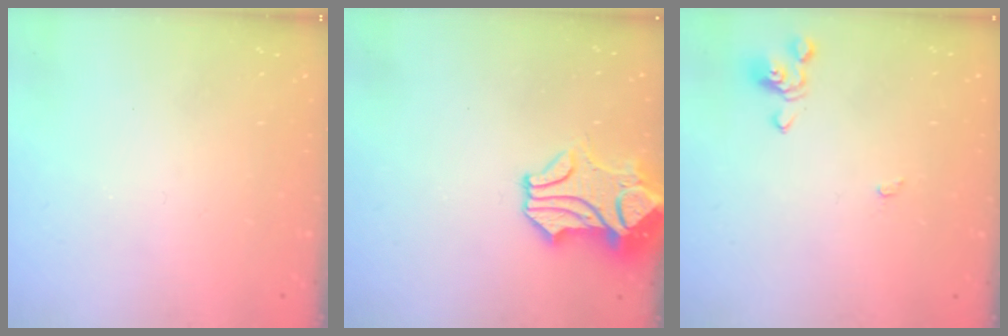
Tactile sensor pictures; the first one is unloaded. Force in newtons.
{"total": 1.7, "press": 1.1, "slide": 1.3}
{"total": 0.6, "press": 0.6, "slide": 0.2}